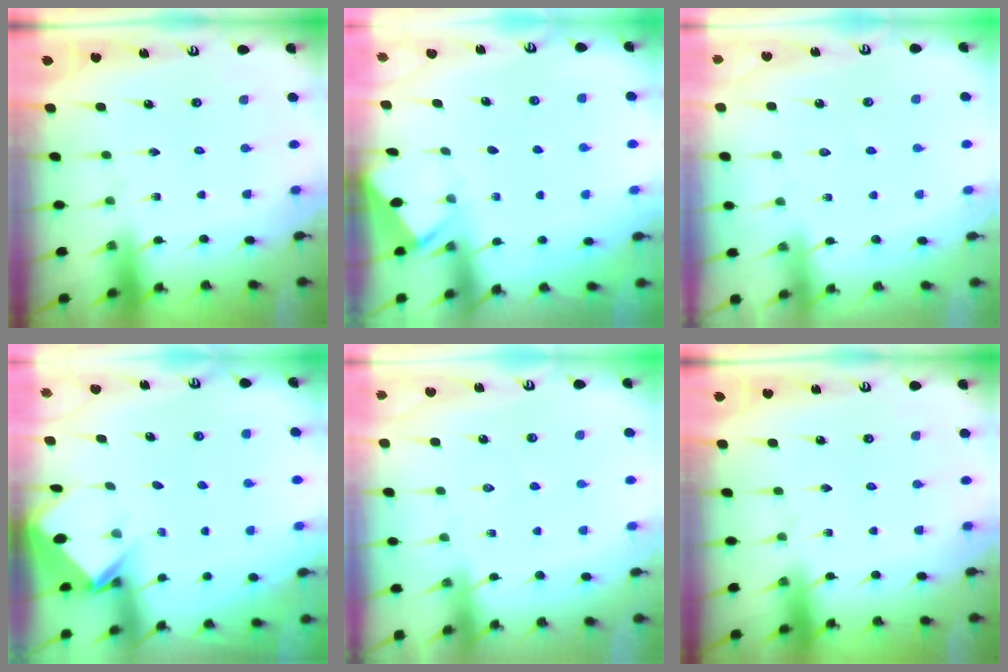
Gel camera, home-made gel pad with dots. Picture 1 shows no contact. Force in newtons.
{"total": 2.9, "press": 2.9, "slide": 0.3}
{"total": 2.9, "press": 2.9, "slide": 0.3}
{"total": 3.7, "press": 3.7, "slide": 0.2}
{"total": 2.9, "press": 2.8, "slide": 0.3}
{"total": 0.0}